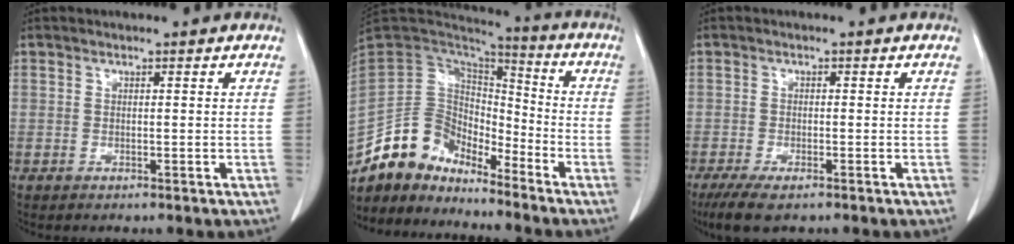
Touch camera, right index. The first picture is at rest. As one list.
[{"total": 11.3, "force": [-9.9, 5.2, 1.8], "torque": [-0.035, 0.062, -0.192]}, {"total": 5.2, "force": [-3.5, 1.5, 3.5], "torque": [-0.061, -0.012, -0.056]}]